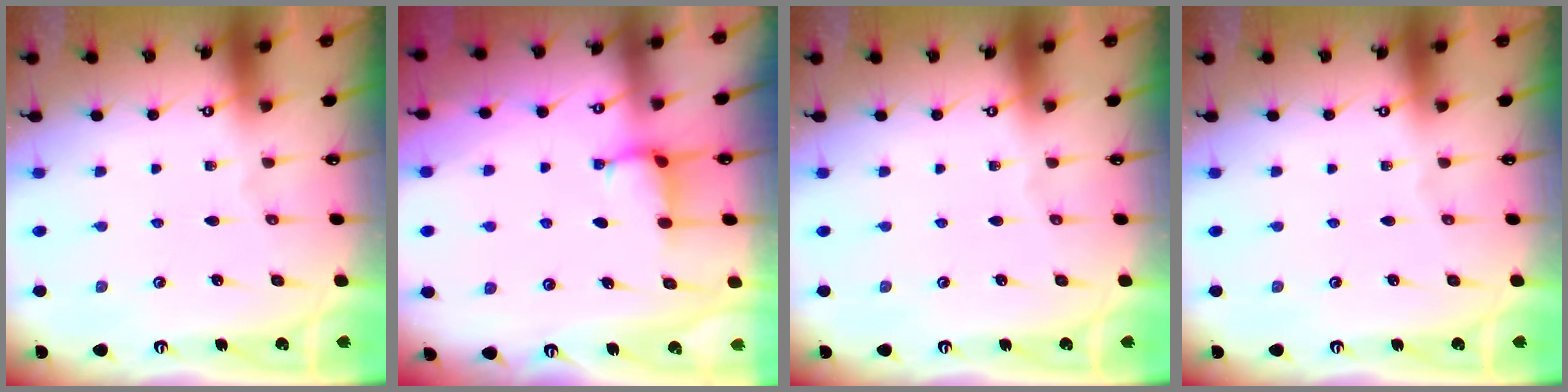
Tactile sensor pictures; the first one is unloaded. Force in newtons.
{"total": 2.6, "press": 2.6, "slide": 0.3}
{"total": 0.0}
{"total": 0.0}